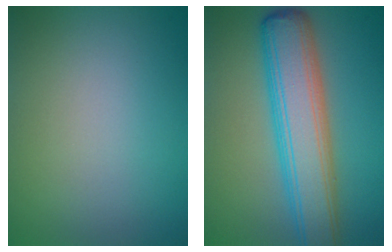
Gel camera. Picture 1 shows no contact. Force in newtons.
{"total": 7.8, "press": 7.8, "slide": 0.3}